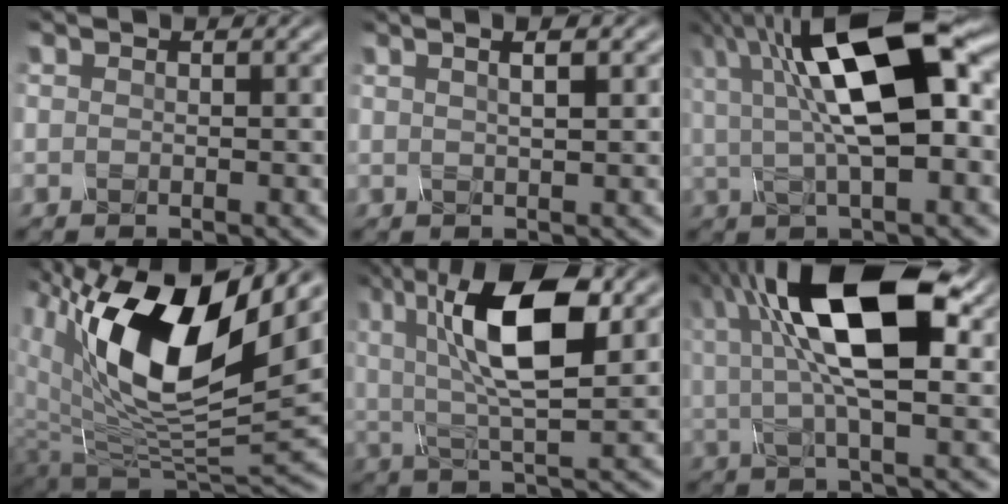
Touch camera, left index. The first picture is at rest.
{"total": 3.9, "force": [1.9, 1.7, 2.9], "torque": [-0.018, 0.026, -0.003]}
{"total": 13.1, "force": [3.2, 4.5, 11.9], "torque": [-0.191, 0.016, 0.044]}
{"total": 14.5, "force": [6.3, 6.3, 11.5], "torque": [-0.202, 0.001, 0.113]}
{"total": 10.7, "force": [3.0, 3.7, 9.6], "torque": [-0.172, 0.010, 0.046]}
{"total": 12.9, "force": [3.9, 4.8, 11.3], "torque": [-0.191, 0.012, 0.055]}